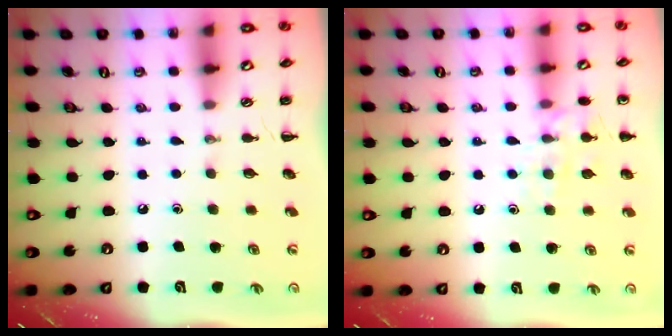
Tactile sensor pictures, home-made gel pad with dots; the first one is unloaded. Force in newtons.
{"total": 10.0, "press": 9.9, "slide": 1.0}